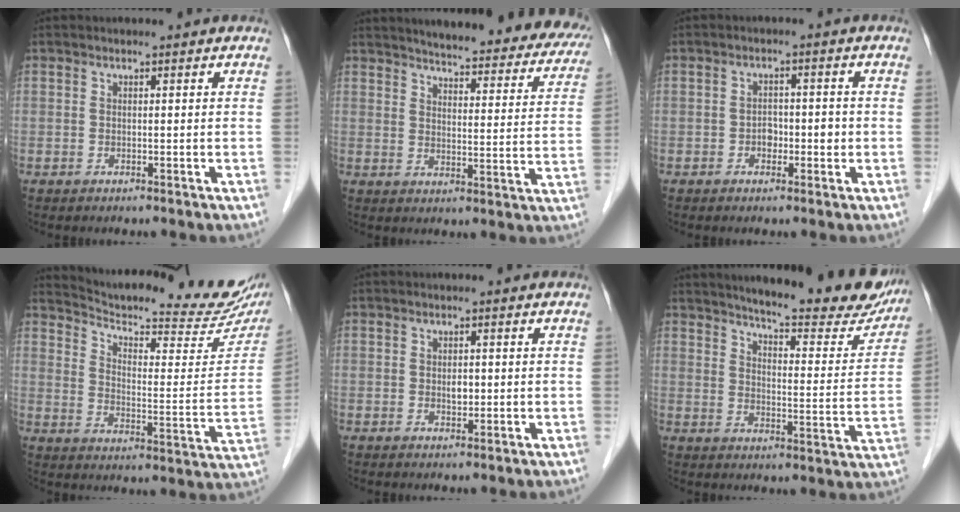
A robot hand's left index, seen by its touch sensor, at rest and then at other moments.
{"total": 25.7, "force": [22.8, 5.4, 10.5], "torque": [-0.131, -0.040, 0.260]}
{"total": 2.8, "force": [-0.7, 1.8, 2.0], "torque": [-0.028, 0.011, -0.012]}
{"total": 24.3, "force": [21.9, 2.7, 10.2], "torque": [-0.151, -0.061, 0.281]}
{"total": 1.5, "force": [0.0, 0.9, 1.2], "torque": [-0.020, 0.000, 0.001]}
{"total": 20.3, "force": [18.0, 3.2, 8.8], "torque": [-0.111, -0.043, 0.217]}